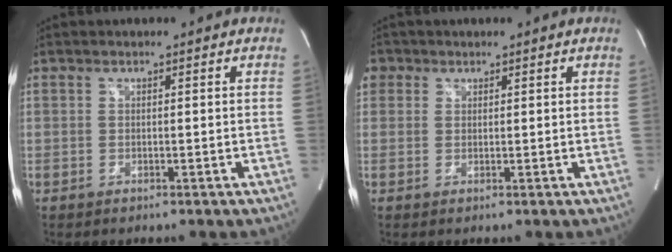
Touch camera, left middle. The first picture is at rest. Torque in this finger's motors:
{"motor_torque": [0.33, -0.27, 0.18, 0.04]}